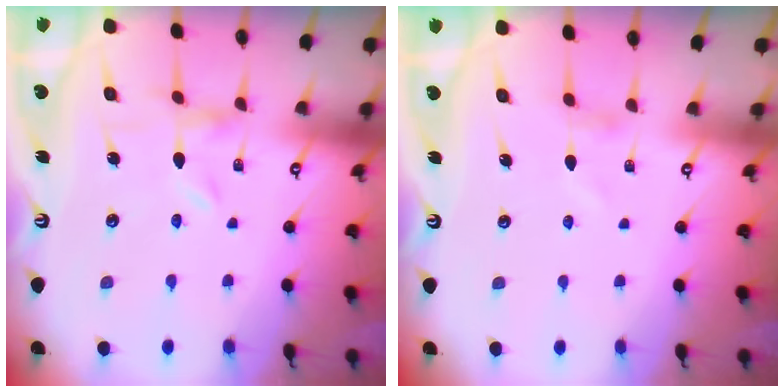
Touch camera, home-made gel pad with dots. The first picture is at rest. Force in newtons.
{"total": 0.6, "press": 0.6, "slide": 0.2}